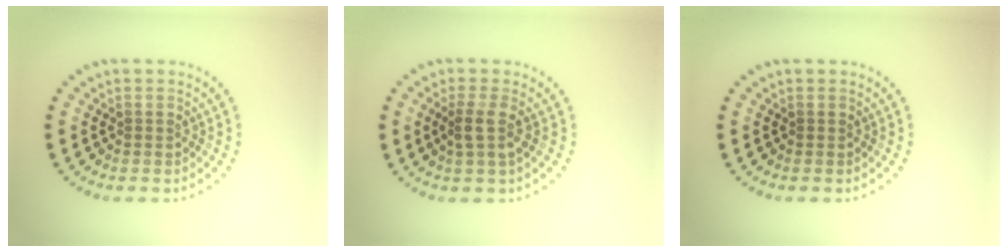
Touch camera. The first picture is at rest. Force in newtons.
{"total": 2.2, "press": 1.7, "slide": 1.4}
{"total": 0.0}